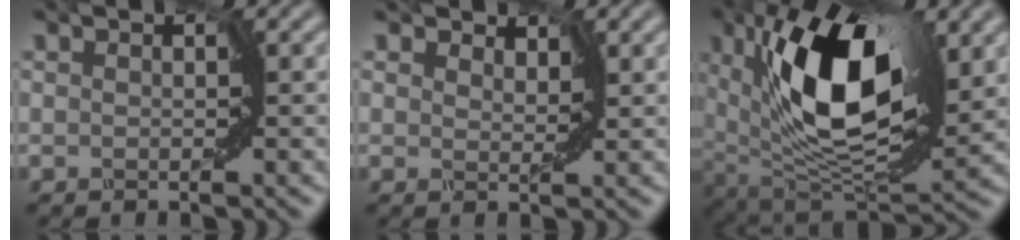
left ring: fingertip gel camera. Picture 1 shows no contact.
{"total": 2.3, "force": [1.9, 1.0, 0.8], "torque": [-0.022, 0.002, 0.018]}
{"total": 11.5, "force": [3.0, 4.9, 10.0], "torque": [-0.175, 0.002, 0.052]}